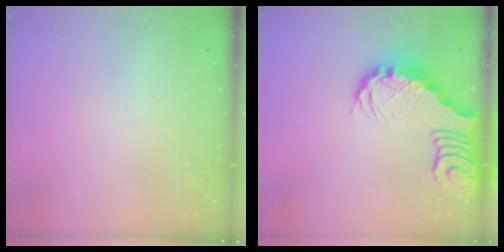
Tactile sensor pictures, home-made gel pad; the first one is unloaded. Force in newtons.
{"total": 4.3, "press": 4.3, "slide": 0.5}